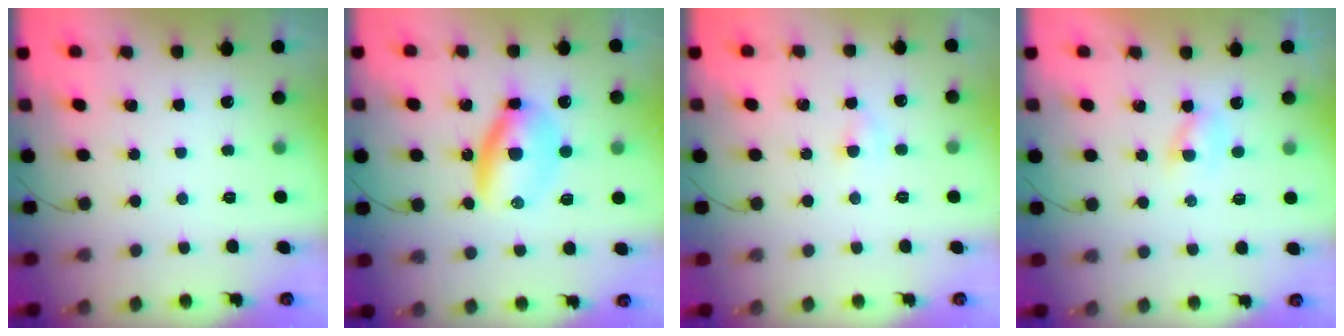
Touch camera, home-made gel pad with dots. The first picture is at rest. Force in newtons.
{"total": 7.0, "press": 6.8, "slide": 1.6}
{"total": 2.8, "press": 2.6, "slide": 1.0}
{"total": 2.0, "press": 1.8, "slide": 0.9}